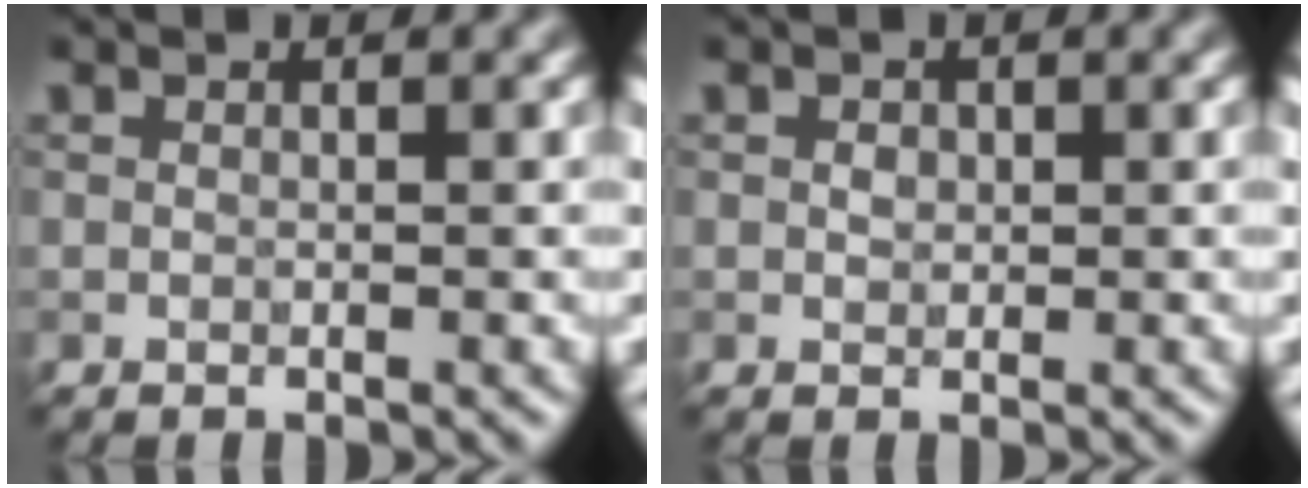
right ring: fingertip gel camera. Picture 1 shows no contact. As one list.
[{"total": 0.8, "force": [0.0, 0.7, 0.4], "torque": [-0.005, 0.000, 0.005]}]